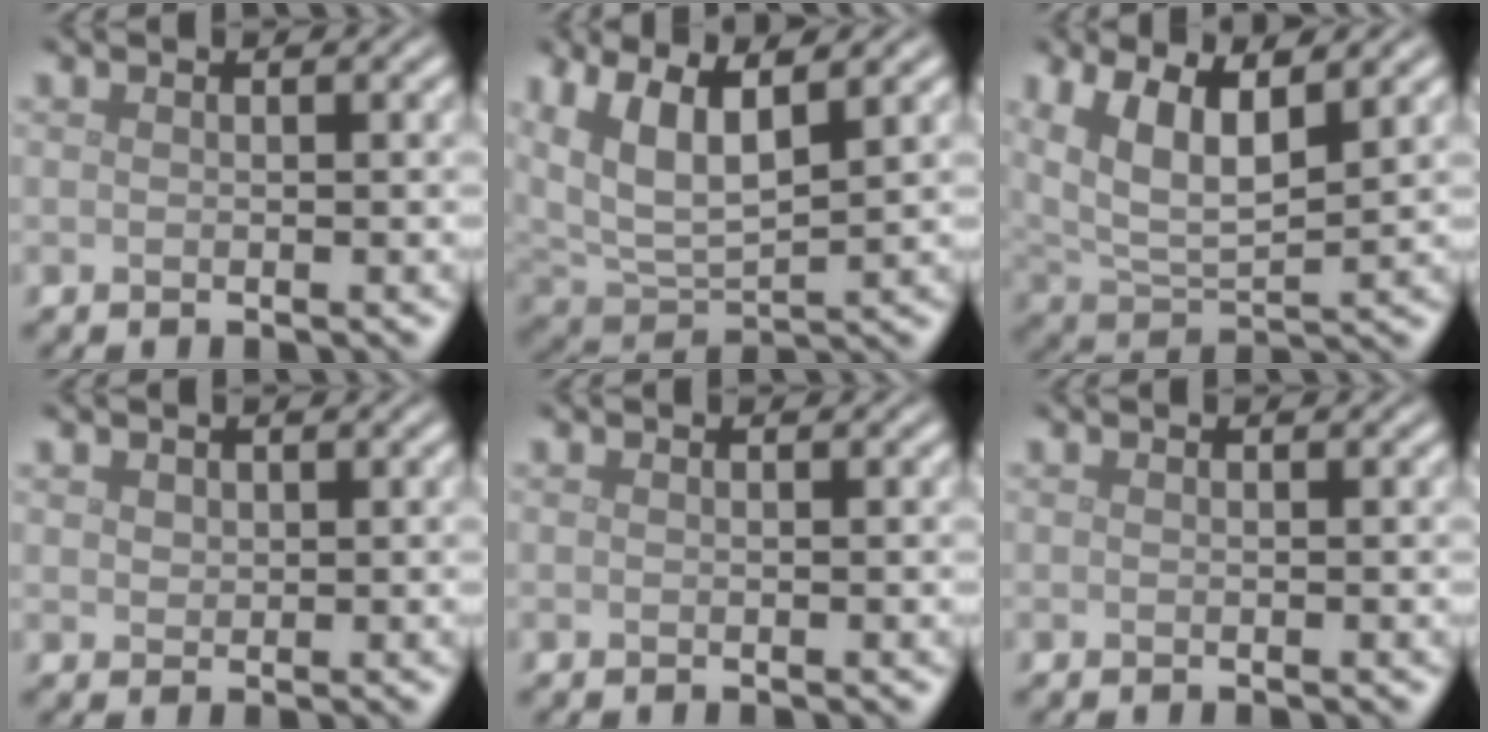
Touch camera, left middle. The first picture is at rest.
{"total": 6.7, "force": [3.1, 3.0, 5.1], "torque": [-0.120, 0.003, 0.060]}
{"total": 7.8, "force": [3.4, 3.6, 6.0], "torque": [-0.122, 0.004, 0.057]}
{"total": 1.0, "force": [0.7, 0.7, 0.3], "torque": [-0.006, -0.001, 0.015]}
{"total": 0.0}
{"total": 0.0}